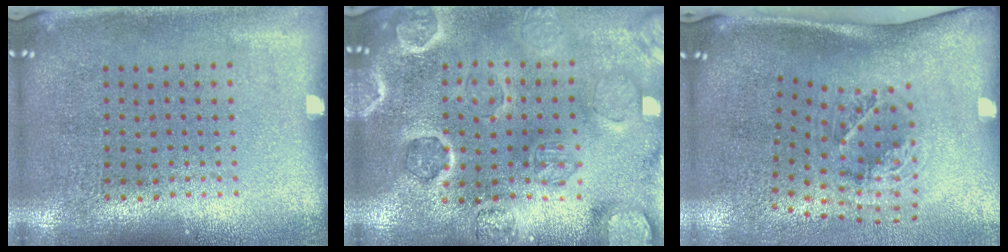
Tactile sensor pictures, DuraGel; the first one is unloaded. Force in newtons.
{"total": 2.5, "press": 2.5, "slide": 0.3}
{"total": 1.9, "press": 1.2, "slide": 1.5}